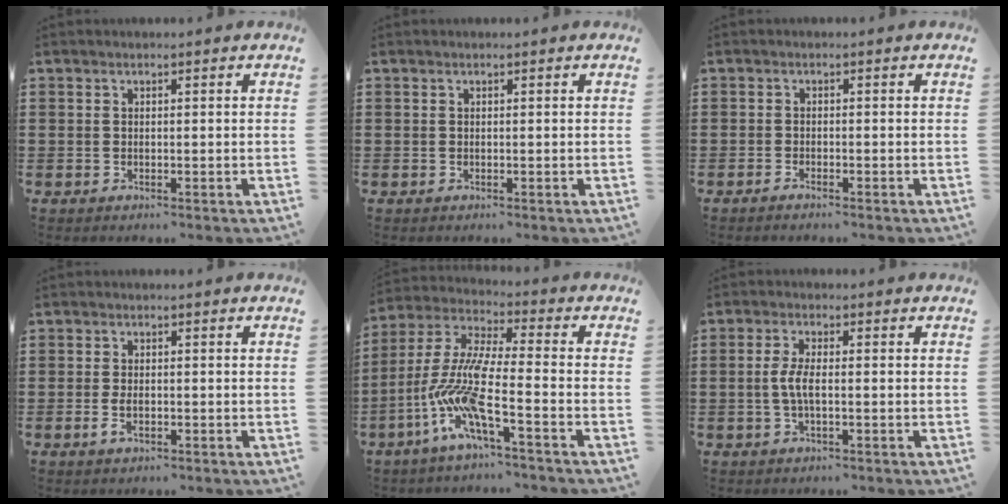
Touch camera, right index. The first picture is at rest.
{"total": 0.0}
{"total": 0.7, "force": [-0.7, 0.0, 0.2], "torque": [-0.005, 0.001, -0.014]}
{"total": 2.5, "force": [-0.6, 1.0, 2.2], "torque": [-0.050, -0.006, -0.012]}
{"total": 11.1, "force": [-5.9, 1.2, 9.4], "torque": [-0.231, -0.032, -0.131]}
{"total": 3.8, "force": [-0.6, 1.0, 3.7], "torque": [-0.089, -0.007, -0.018]}